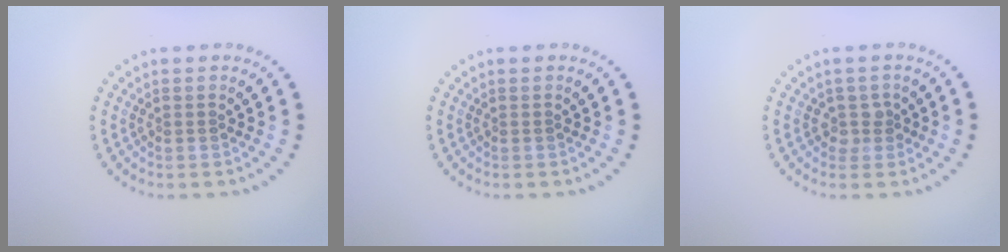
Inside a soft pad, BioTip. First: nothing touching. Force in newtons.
{"total": 0.0}
{"total": 1.5, "press": 1.2, "slide": 0.9}